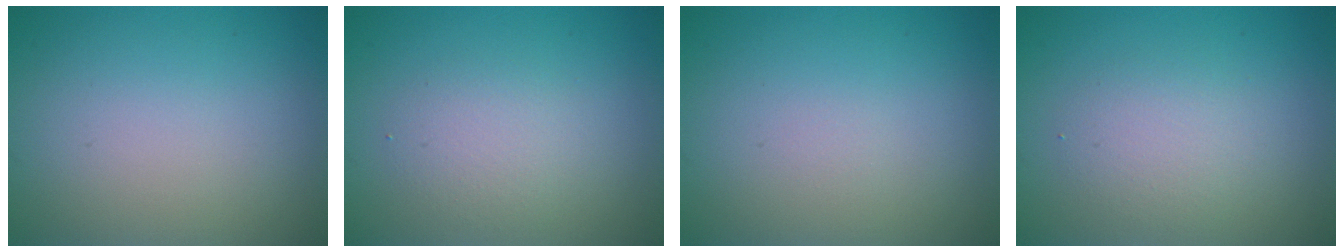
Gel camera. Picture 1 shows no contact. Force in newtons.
{"total": 2.1, "press": 2.1, "slide": 0.1}
{"total": 0.0}
{"total": 2.4, "press": 2.4, "slide": 0.3}